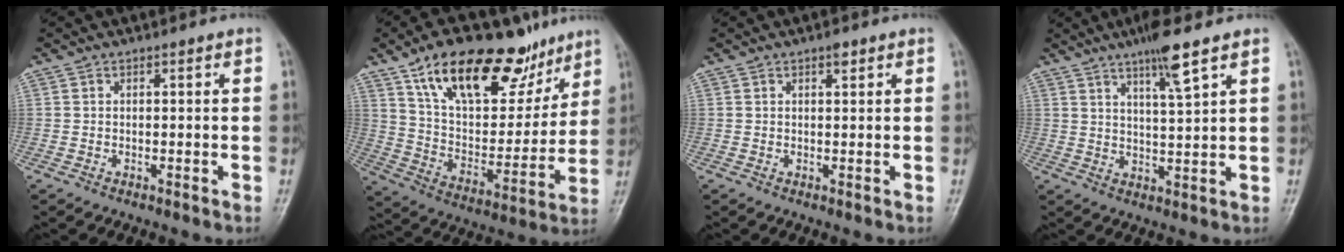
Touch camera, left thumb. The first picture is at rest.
{"total": 26.1, "force": [16.0, 12.2, 16.5], "torque": [-0.215, -0.040, 0.268]}
{"total": 1.4, "force": [0.9, 0.5, 0.9], "torque": [-0.009, -0.002, 0.011]}
{"total": 7.5, "force": [4.7, 0.5, 5.8], "torque": [-0.103, -0.026, 0.083]}